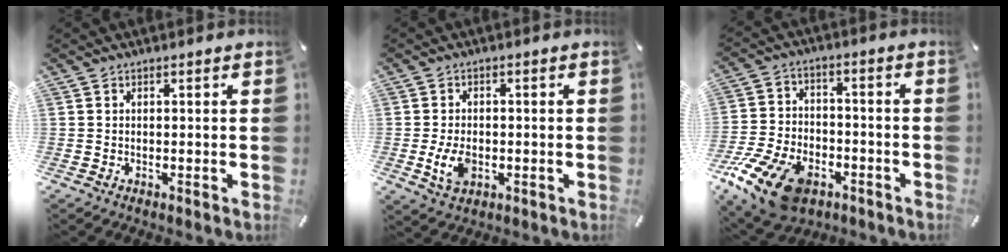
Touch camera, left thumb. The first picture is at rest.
{"total": 6.2, "force": [-1.3, 4.3, 4.3], "torque": [-0.091, -0.003, -0.026]}
{"total": 15.5, "force": [-8.9, 9.2, 8.8], "torque": [-0.166, 0.061, -0.150]}